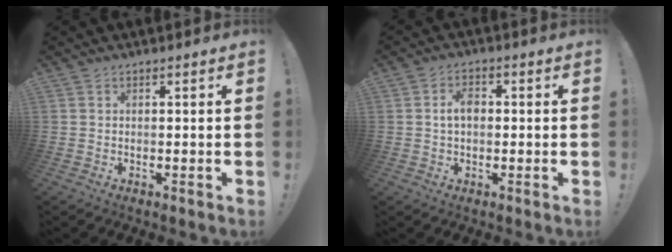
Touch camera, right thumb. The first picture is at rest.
{"total": 3.9, "force": [1.1, 2.0, 3.2], "torque": [-0.052, 0.002, 0.014]}